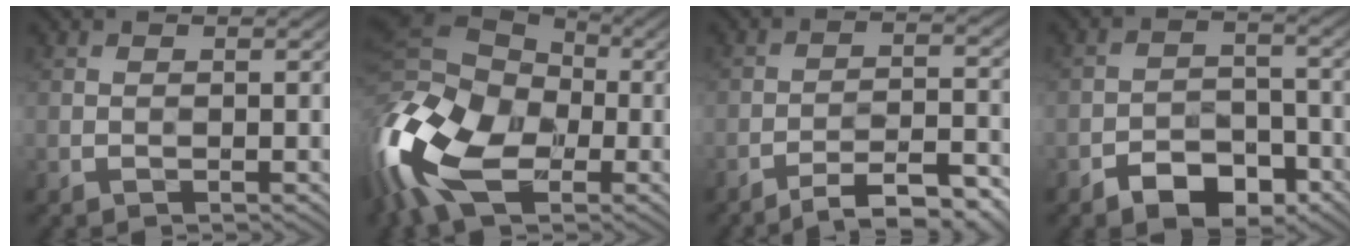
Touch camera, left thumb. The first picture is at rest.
{"total": 17.9, "force": [-5.9, 11.4, 12.5], "torque": [-0.324, -0.030, -0.104]}
{"total": 9.1, "force": [-7.4, 1.7, 5.0], "torque": [-0.077, 0.010, -0.111]}
{"total": 5.9, "force": [-4.2, 3.1, 2.9], "torque": [-0.044, 0.001, -0.076]}